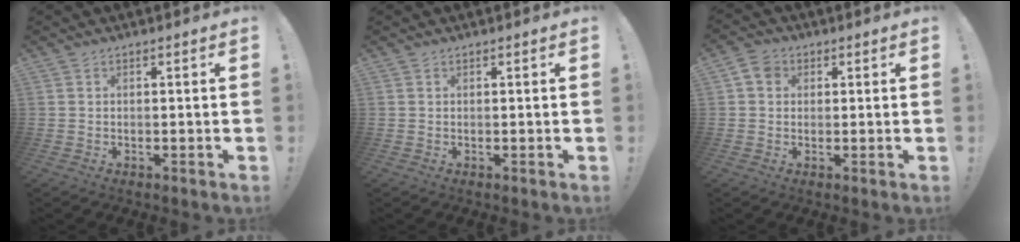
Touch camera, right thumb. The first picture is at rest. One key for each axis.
{"total": 0.0}
{"total": 4.7, "fx": 1.4, "fy": 3.9, "fz": 2.2, "tx": -0.031, "ty": 0.005, "tz": 0.027}